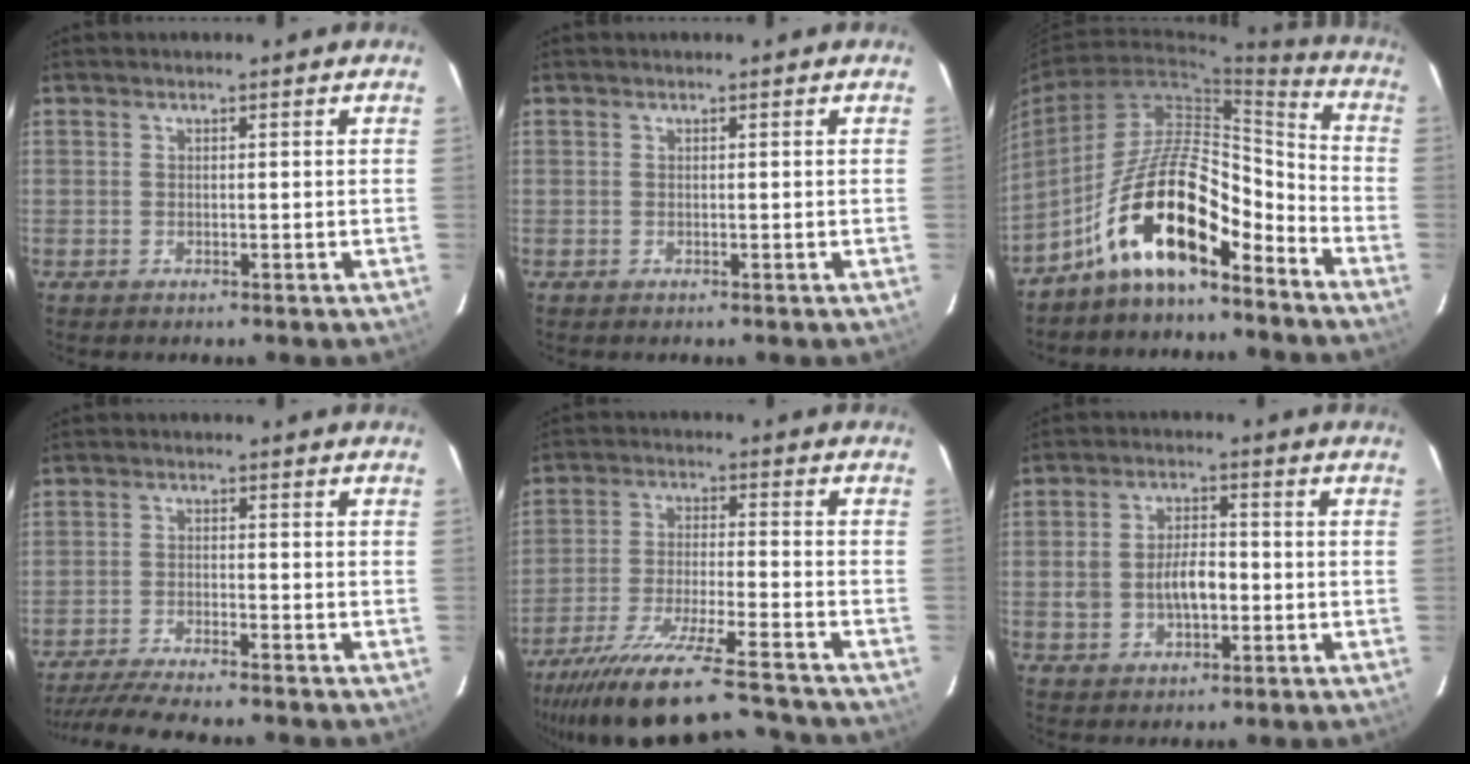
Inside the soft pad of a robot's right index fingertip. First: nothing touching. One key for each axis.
{"total": 0.0}
{"total": 14.8, "fx": -10.6, "fy": 4.5, "fz": 9.2, "tx": -0.167, "ty": 0.023, "tz": -0.193}
{"total": 11.8, "fx": -10.9, "fy": 0.3, "fz": 4.4, "tx": -0.101, "ty": -0.013, "tz": -0.176}
{"total": 23.3, "fx": -21.3, "fy": 1.5, "fz": 9.5, "tx": -0.183, "ty": -0.056, "tz": -0.334}
{"total": 7.5, "fx": -1.3, "fy": 4.5, "fz": 5.8, "tx": -0.117, "ty": 0.011, "tz": -0.016}